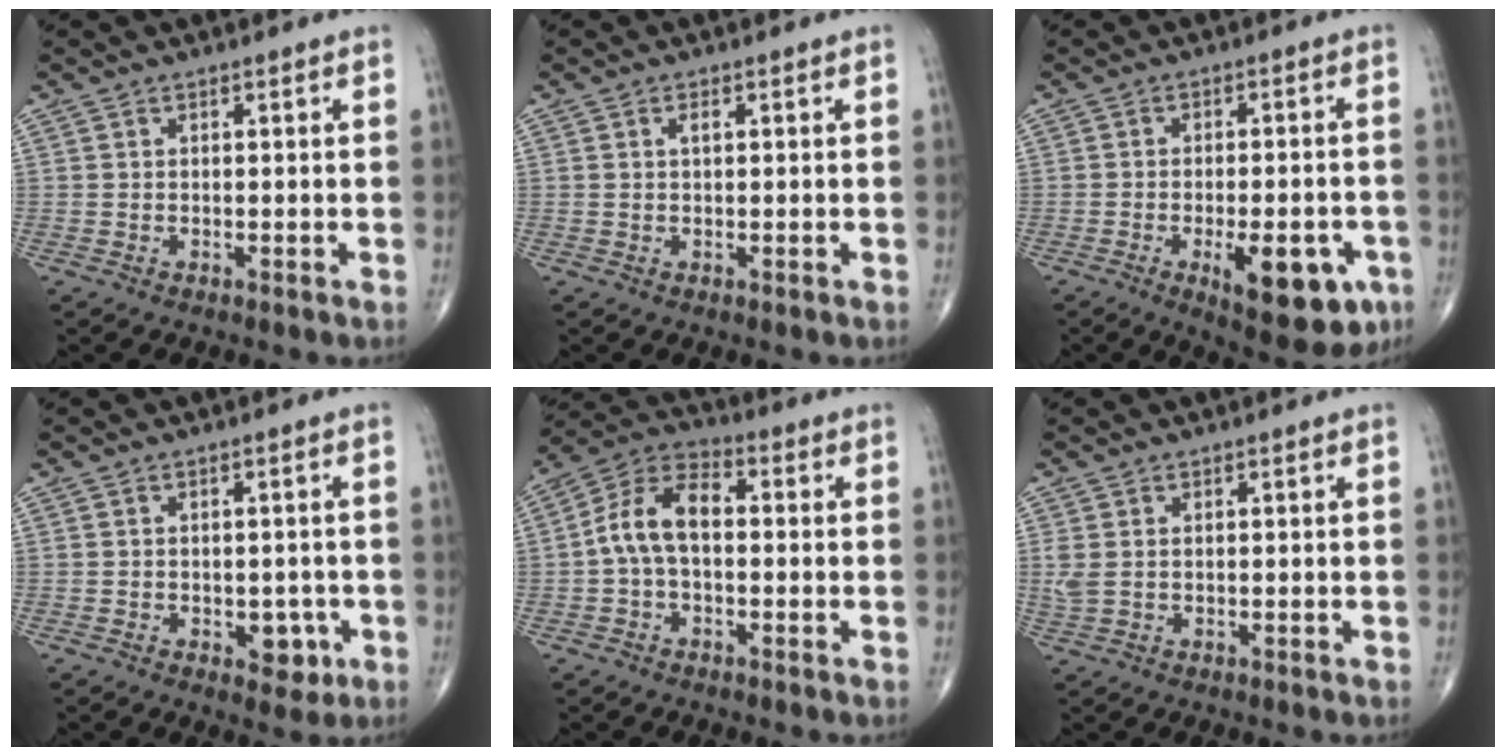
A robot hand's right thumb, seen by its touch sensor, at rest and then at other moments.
{"total": 1.1, "force": [0.4, 0.4, 0.9], "torque": [-0.017, 0.002, 0.005]}
{"total": 13.8, "force": [-5.6, 5.5, 11.3], "torque": [-0.133, 0.010, -0.065]}
{"total": 4.4, "force": [-1.5, 2.8, 3.1], "torque": [-0.013, 0.004, -0.016]}
{"total": 10.2, "force": [-0.2, 5.9, 8.3], "torque": [-0.155, 0.035, -0.014]}
{"total": 2.4, "force": [0.4, 1.5, 1.9], "torque": [-0.060, 0.008, 0.012]}